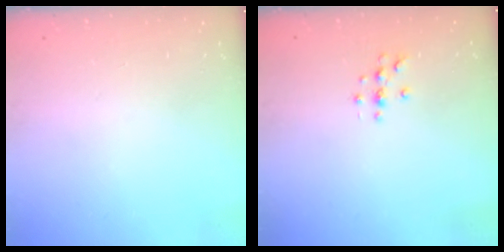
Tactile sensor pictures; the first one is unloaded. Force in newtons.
{"total": 3.7, "press": 3.7, "slide": 0.4}